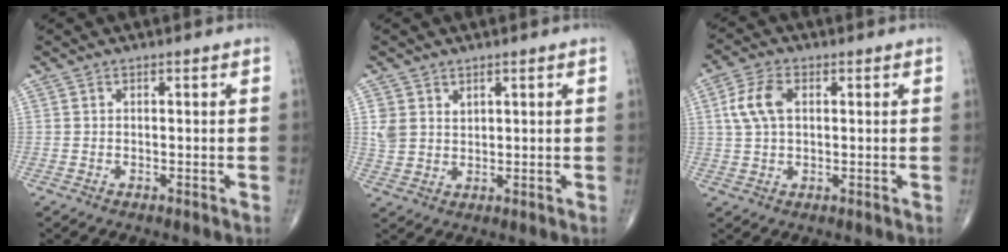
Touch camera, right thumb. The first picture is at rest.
{"total": 4.0, "force": [2.0, 3.1, 1.6], "torque": [-0.017, -0.013, 0.046]}
{"total": 6.7, "force": [1.5, 3.9, 5.1], "torque": [-0.112, 0.011, 0.028]}